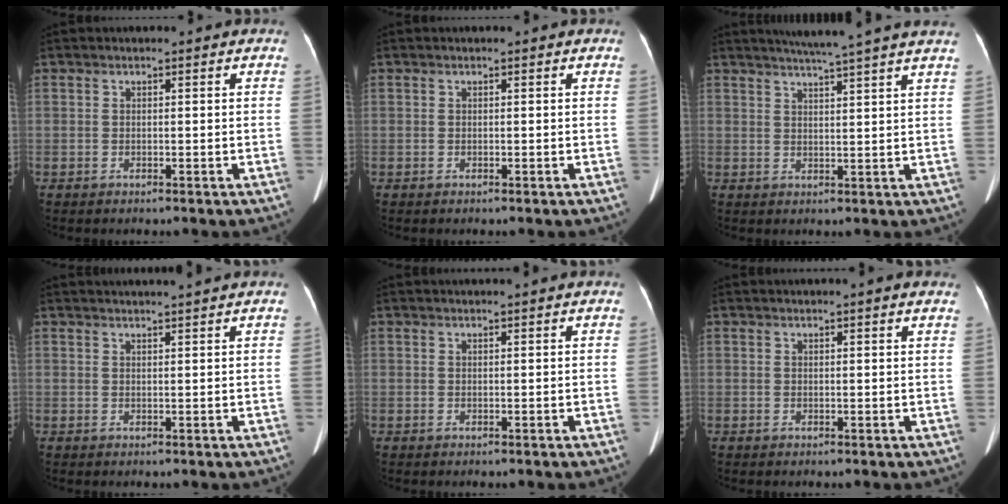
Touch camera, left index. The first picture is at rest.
{"total": 0.0}
{"total": 10.2, "force": [8.7, -1.4, 5.2], "torque": [-0.077, 0.012, 0.103]}
{"total": 5.2, "force": [4.8, -1.1, 1.8], "torque": [-0.022, 0.018, 0.058]}
{"total": 2.1, "force": [1.9, -0.5, 0.7], "torque": [-0.011, 0.015, 0.031]}
{"total": 3.3, "force": [2.9, -0.4, 1.5], "torque": [-0.022, 0.017, 0.030]}